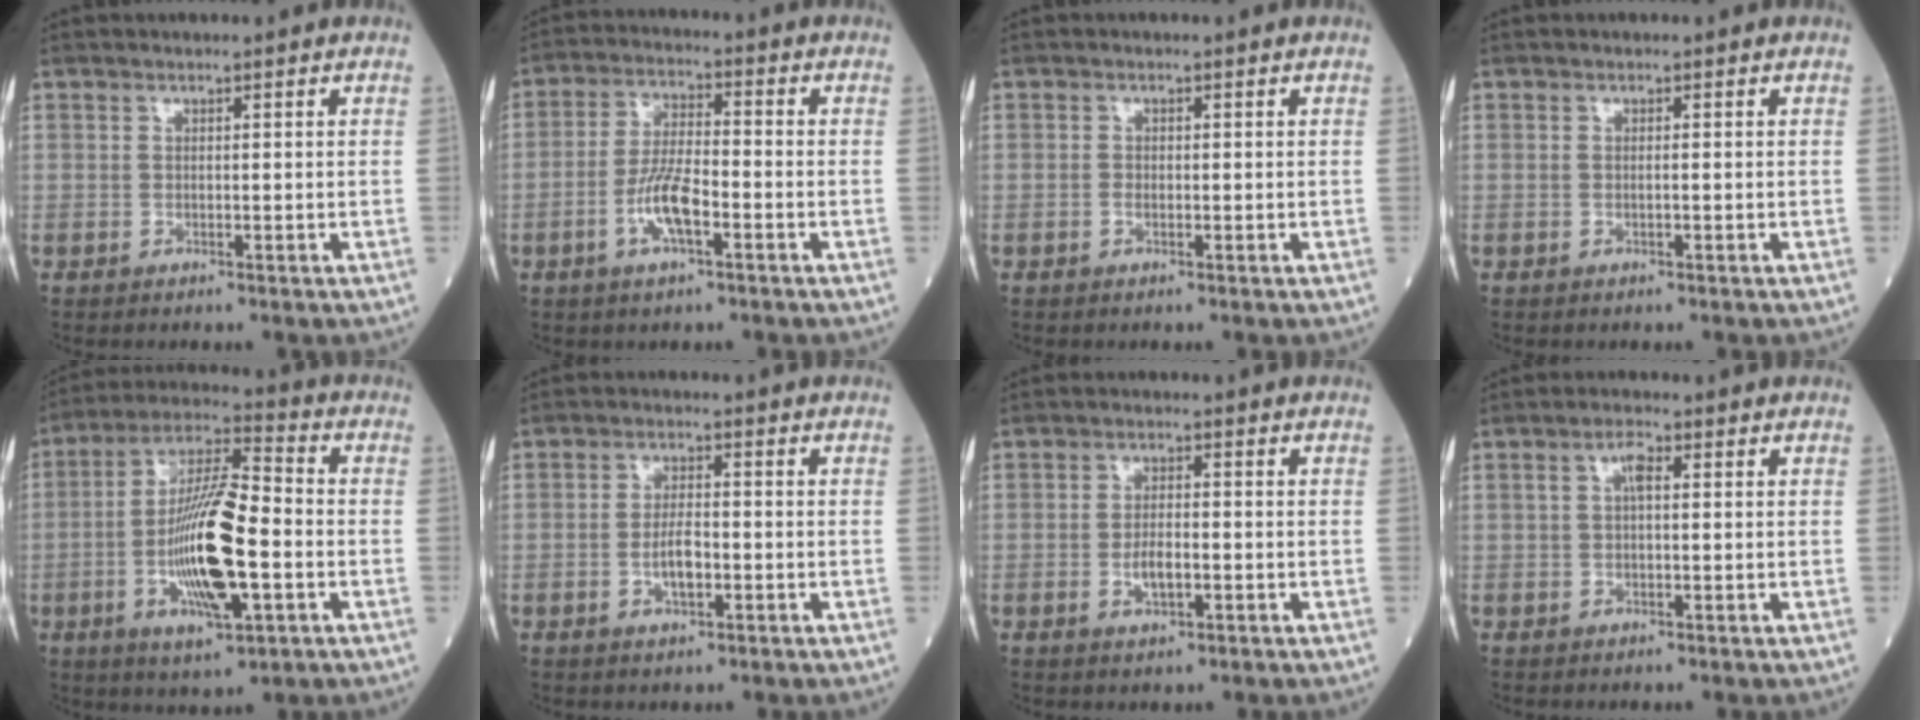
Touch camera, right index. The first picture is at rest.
{"total": 7.2, "force": [-2.8, 1.7, 6.4], "torque": [-0.131, 0.003, -0.055]}
{"total": 0.7, "force": [-0.3, 0.4, 0.5], "torque": [-0.010, 0.001, -0.006]}
{"total": 0.5, "force": [-0.1, 0.0, 0.5], "torque": [-0.013, 0.000, -0.001]}
{"total": 16.2, "force": [-3.3, 3.6, 15.4], "torque": [-0.298, 0.001, -0.057]}
{"total": 4.1, "force": [-1.2, 1.5, 3.7], "torque": [-0.069, 0.001, -0.021]}
{"total": 3.8, "force": [-1.0, 1.4, 3.4], "torque": [-0.064, 0.000, -0.016]}
{"total": 2.5, "force": [0.5, 0.9, 2.3], "torque": [-0.045, 0.012, 0.010]}